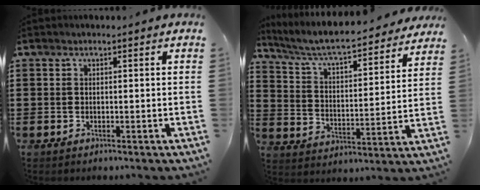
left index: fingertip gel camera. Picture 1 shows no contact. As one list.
[{"total": 6.6, "force": [5.9, 0.2, 2.8], "torque": [-0.080, -0.043, 0.096]}]